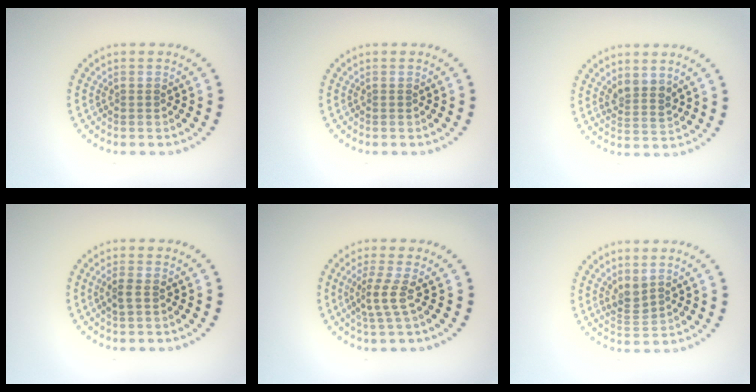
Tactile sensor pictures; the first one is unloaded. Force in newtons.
{"total": 0.0}
{"total": 2.1, "press": 1.7, "slide": 1.3}
{"total": 1.3, "press": 1.2, "slide": 0.5}
{"total": 2.4, "press": 1.6, "slide": 1.8}
{"total": 1.7, "press": 1.4, "slide": 1.0}